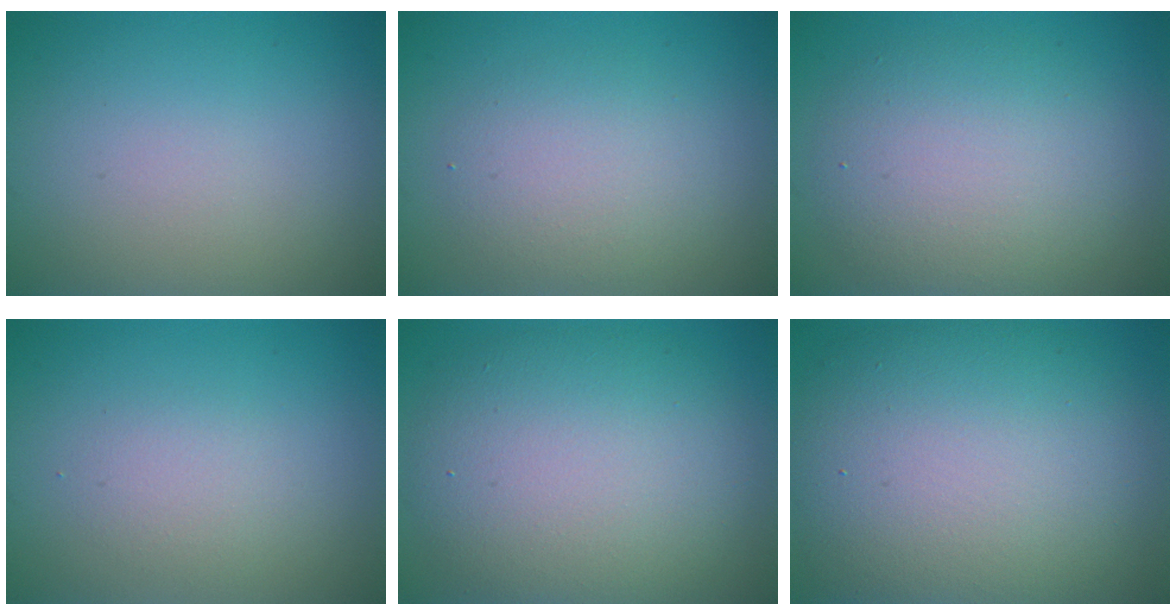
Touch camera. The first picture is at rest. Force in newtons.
{"total": 3.0, "press": 3.0, "slide": 0.1}
{"total": 5.9, "press": 5.9, "slide": 0.6}
{"total": 1.7, "press": 1.7, "slide": 0.1}
{"total": 9.7, "press": 9.6, "slide": 0.7}
{"total": 12.9, "press": 12.8, "slide": 1.3}